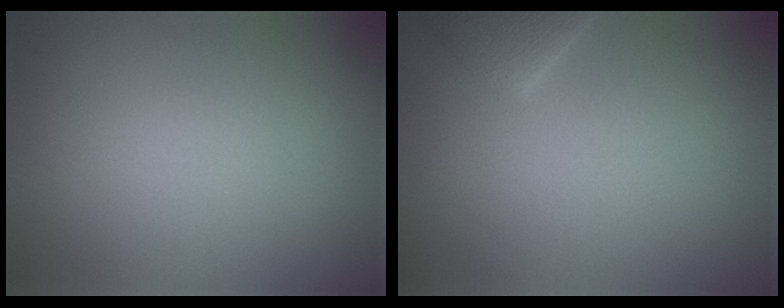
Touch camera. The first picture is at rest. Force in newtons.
{"total": 2.3, "press": 2.3, "slide": 0.2}